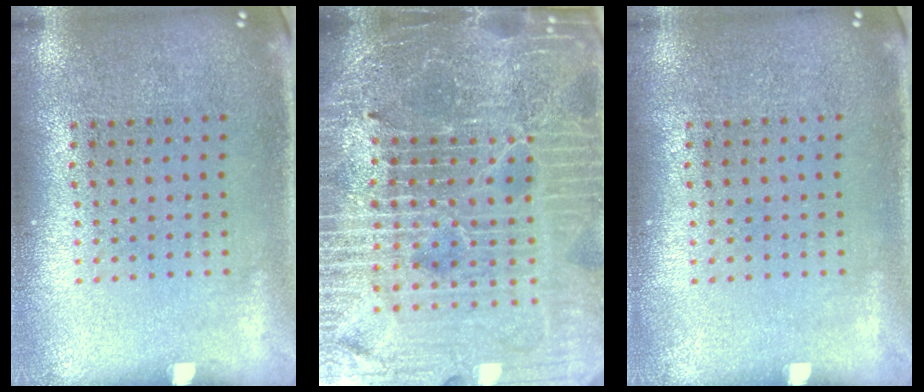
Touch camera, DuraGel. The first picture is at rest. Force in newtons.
{"total": 6.6, "press": 5.8, "slide": 3.0}
{"total": 0.0}